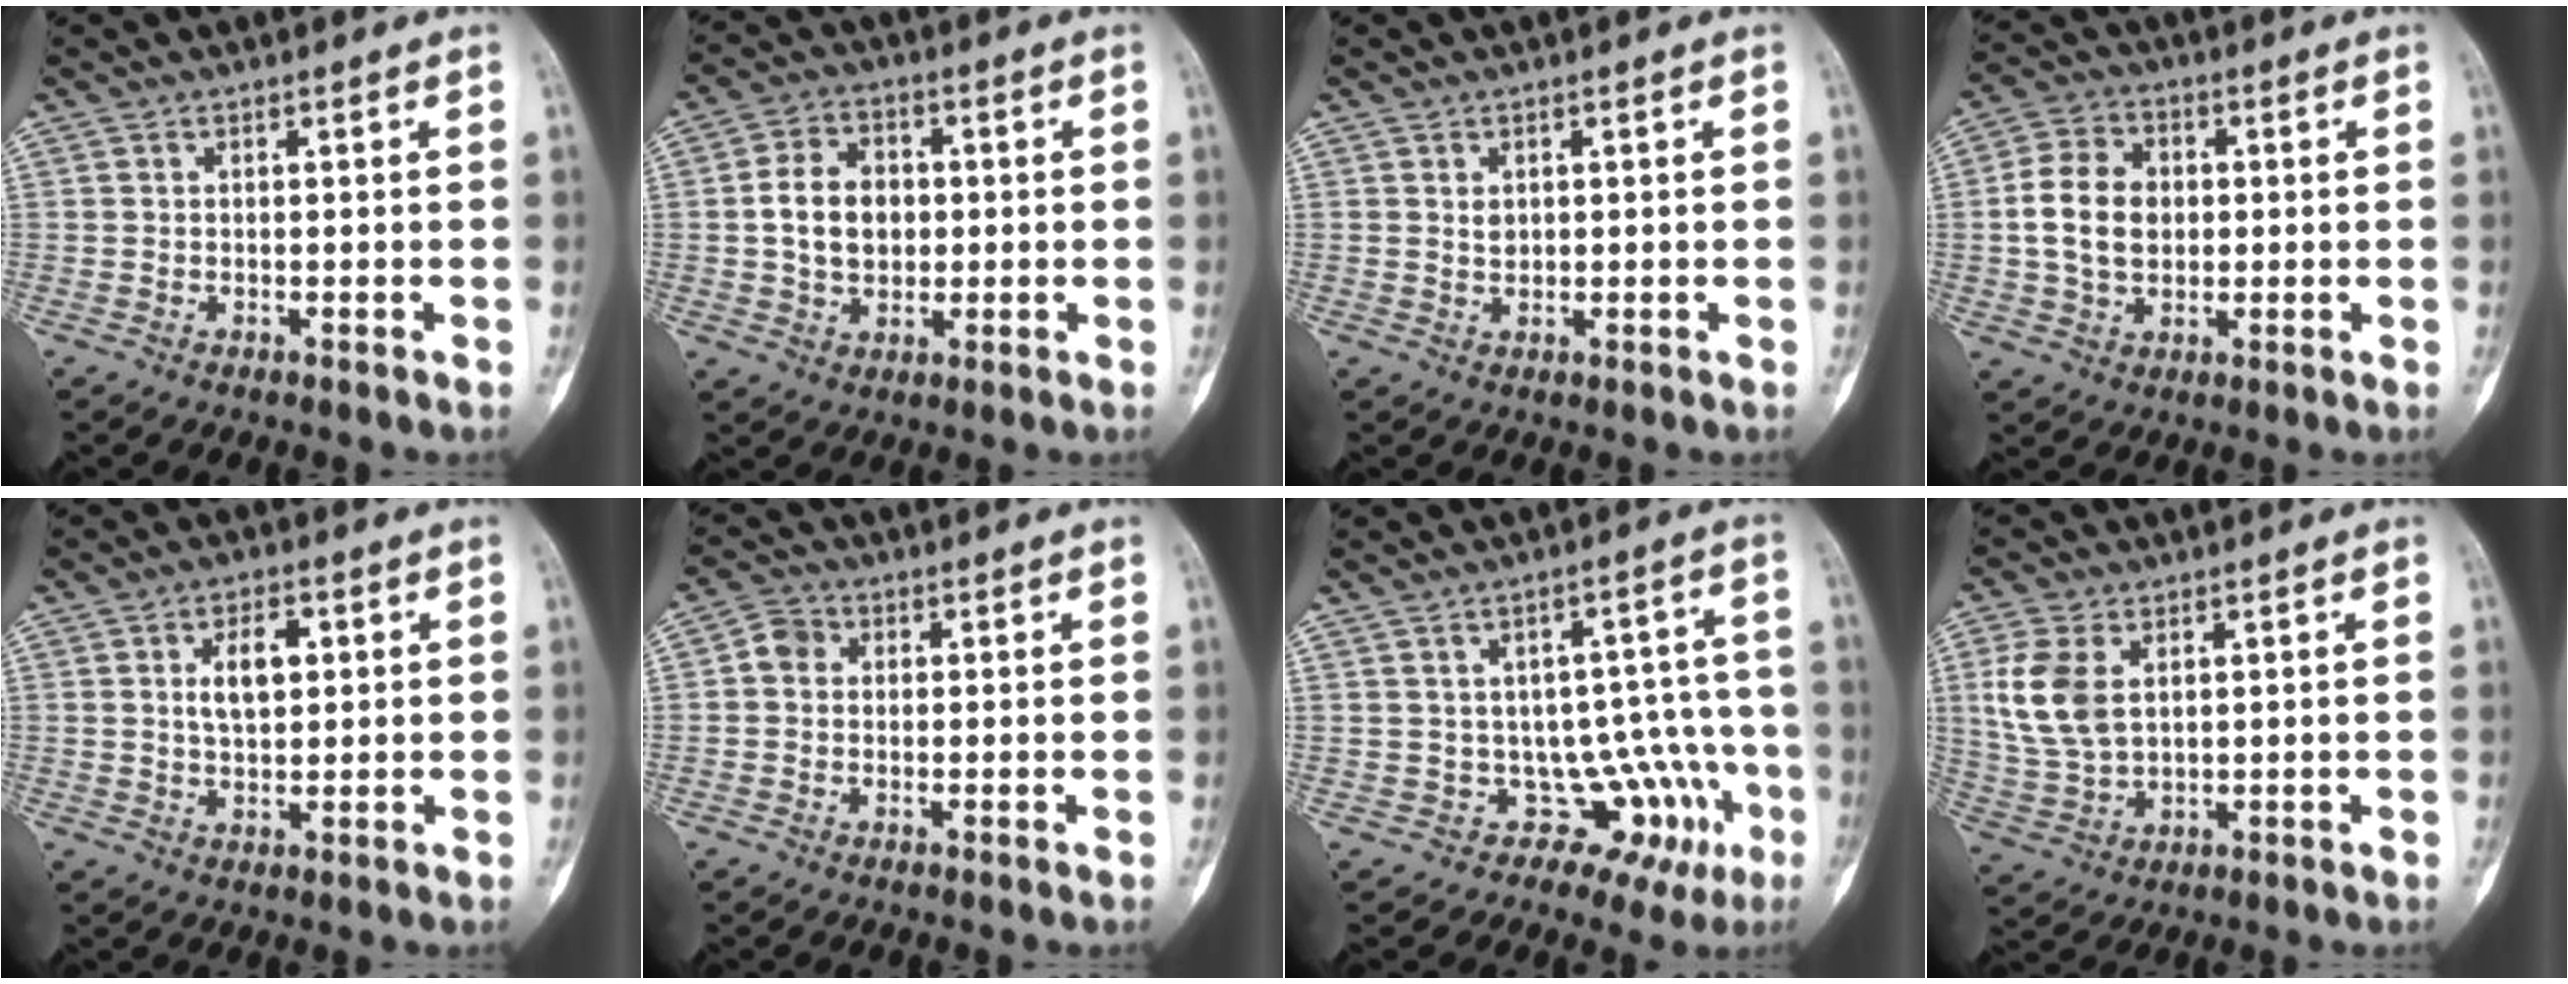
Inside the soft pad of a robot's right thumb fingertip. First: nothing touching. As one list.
[{"total": 9.2, "force": [0.3, 6.9, 6.1], "torque": [-0.084, 0.009, 0.004]}, {"total": 1.6, "force": [0.5, 1.2, 0.9], "torque": [-0.008, -0.004, 0.013]}, {"total": 10.4, "force": [0.4, 7.7, 6.9], "torque": [-0.113, 0.012, 0.004]}, {"total": 6.2, "force": [1.6, 3.5, 5.0], "torque": [-0.075, -0.002, 0.027]}, {"total": 3.6, "force": [0.3, 3.1, 1.8], "torque": [-0.018, 0.010, -0.002]}, {"total": 12.3, "force": [-4.4, 8.8, 7.3], "torque": [-0.037, 0.037, -0.046]}, {"total": 9.8, "force": [2.6, 6.1, 7.2], "torque": [-0.150, -0.005, 0.061]}]